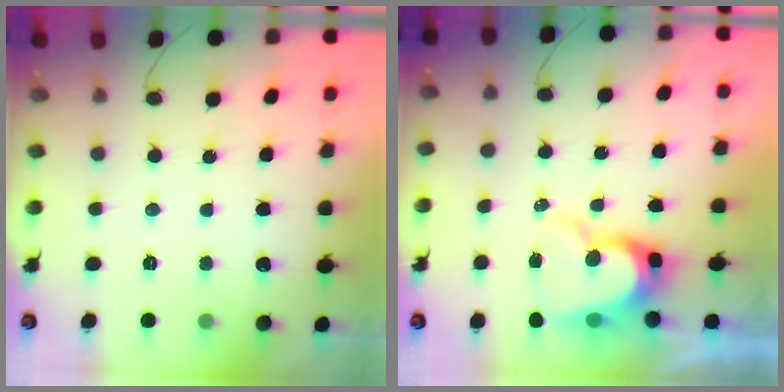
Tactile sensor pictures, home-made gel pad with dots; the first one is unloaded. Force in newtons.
{"total": 11.1, "press": 11.0, "slide": 1.0}